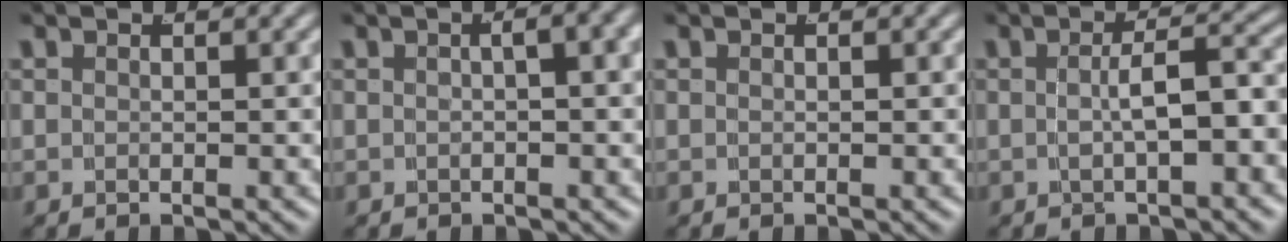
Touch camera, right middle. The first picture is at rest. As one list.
[{"total": 2.4, "force": [0.2, 0.3, 2.4], "torque": [-0.019, 0.011, 0.005]}, {"total": 0.0}, {"total": 3.7, "force": [-1.5, 0.6, 3.3], "torque": [-0.044, -0.003, -0.015]}]